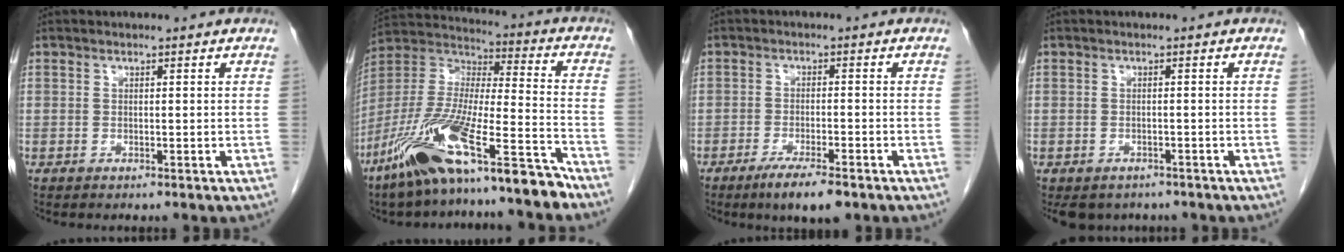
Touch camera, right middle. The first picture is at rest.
{"total": 19.2, "force": [-13.7, 2.3, 13.3], "torque": [-0.277, -0.016, -0.250]}
{"total": 6.2, "force": [-4.2, 1.0, 4.4], "torque": [-0.077, -0.011, -0.067]}
{"total": 6.5, "force": [-5.1, 3.7, 1.5], "torque": [-0.017, 0.000, -0.062]}